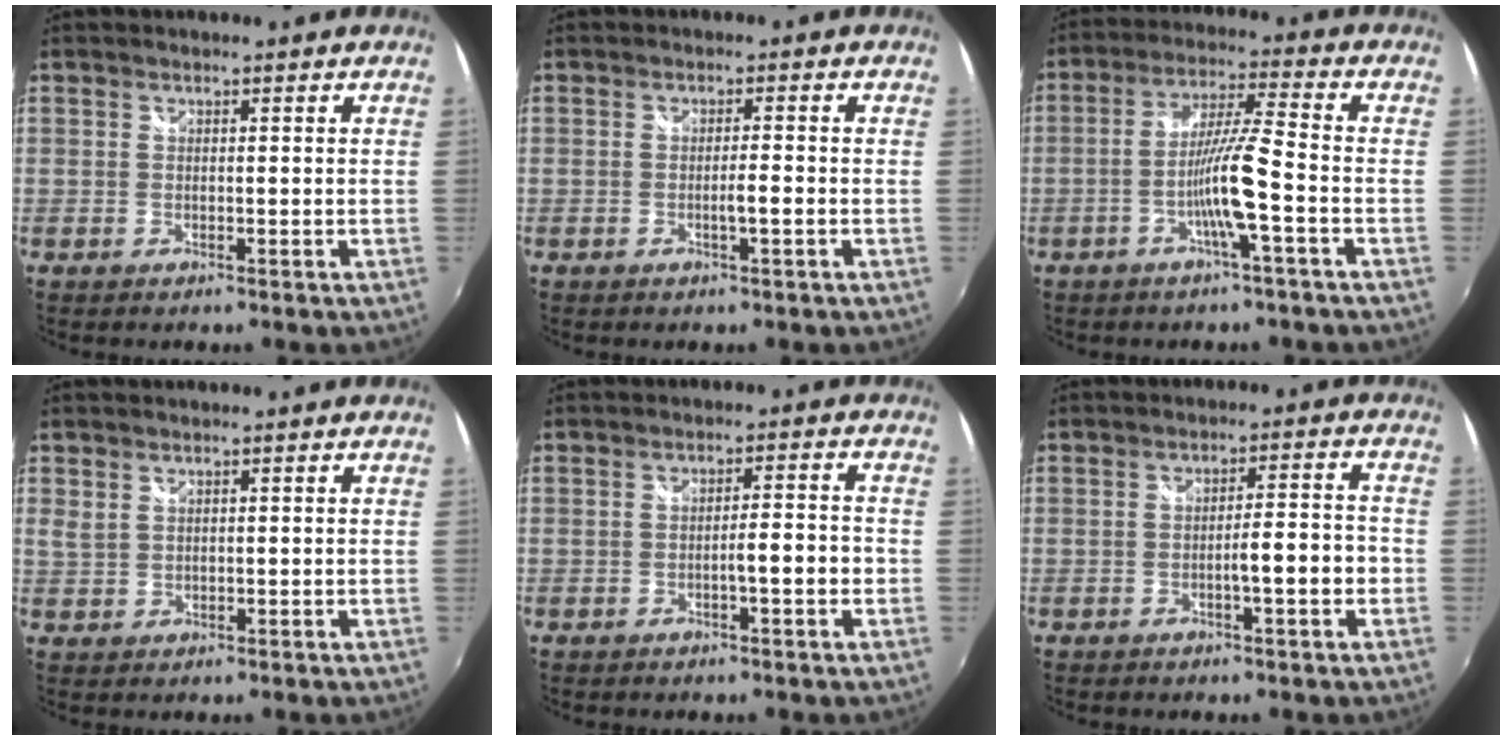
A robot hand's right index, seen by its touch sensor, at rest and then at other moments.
{"total": 2.0, "force": [-0.8, -0.2, 1.8], "torque": [-0.030, -0.002, -0.016]}
{"total": 8.9, "force": [-3.5, -0.8, 8.2], "torque": [-0.162, 0.000, -0.067]}
{"total": 1.8, "force": [1.1, 1.1, 0.9], "torque": [-0.017, -0.002, 0.022]}
{"total": 3.8, "force": [-1.4, 0.3, 3.5], "torque": [-0.057, 0.003, -0.020]}
{"total": 5.3, "force": [-1.9, 0.3, 4.9], "torque": [-0.079, 0.003, -0.025]}